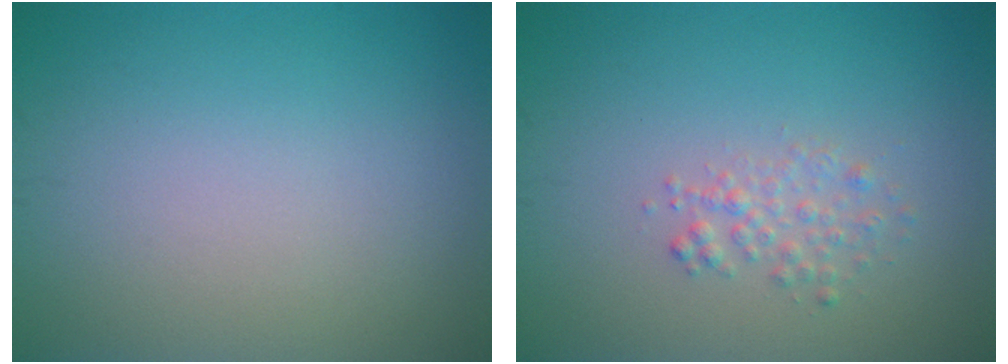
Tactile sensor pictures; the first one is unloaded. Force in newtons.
{"total": 1.6, "press": 1.6, "slide": 0.1}